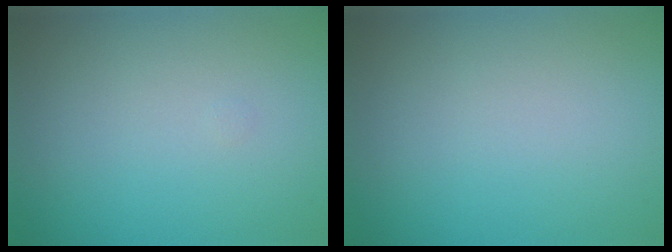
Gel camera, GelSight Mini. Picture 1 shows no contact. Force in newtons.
{"total": 0.0}